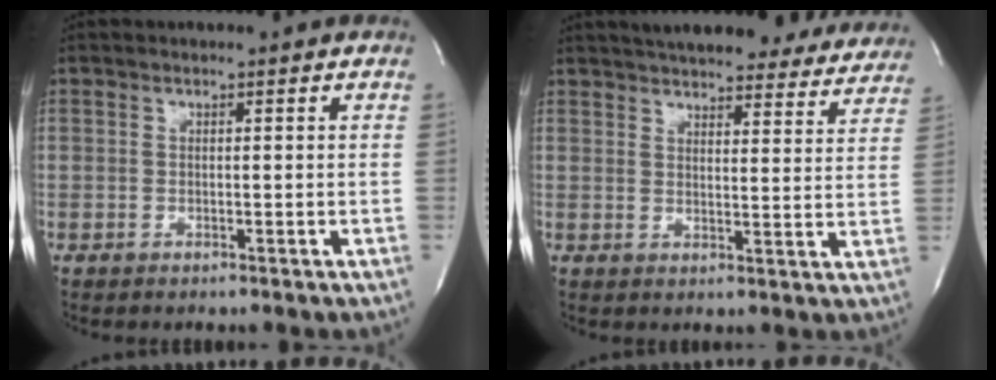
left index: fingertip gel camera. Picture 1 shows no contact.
{"total": 26.3, "force": [23.8, 6.0, 9.5], "torque": [-0.149, -0.021, 0.286]}